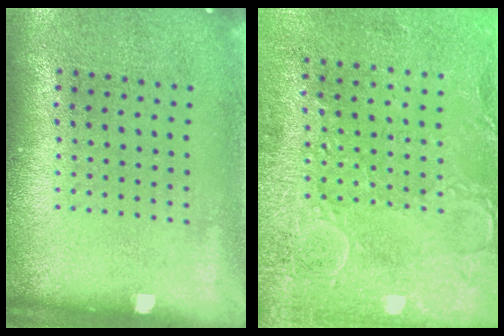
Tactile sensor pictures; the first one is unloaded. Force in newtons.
{"total": 2.9, "press": 2.5, "slide": 1.5}